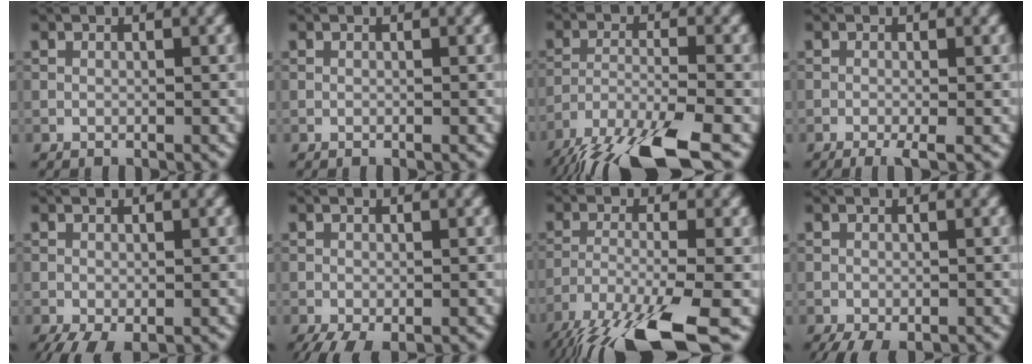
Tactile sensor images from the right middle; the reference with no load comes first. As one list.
[{"total": 0.0}, {"total": 10.7, "force": [-8.2, 2.6, 6.4], "torque": [-0.124, -0.029, -0.145]}, {"total": 2.2, "force": [-1.1, 0.4, 1.9], "torque": [-0.032, -0.004, -0.025]}, {"total": 2.8, "force": [-1.6, 1.0, 2.0], "torque": [-0.037, -0.009, -0.023]}, {"total": 3.2, "force": [-2.2, 1.0, 2.1], "torque": [-0.036, -0.010, -0.034]}, {"total": 11.1, "force": [-7.7, 2.3, 7.6], "torque": [-0.146, -0.018, -0.138]}, {"total": 3.6, "force": [-2.8, 1.0, 2.1], "torque": [-0.029, -0.007, -0.041]}]